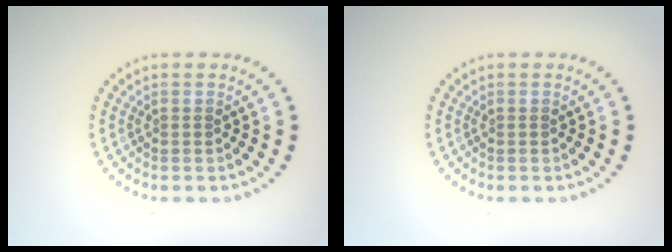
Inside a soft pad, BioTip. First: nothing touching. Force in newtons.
{"total": 0.0}